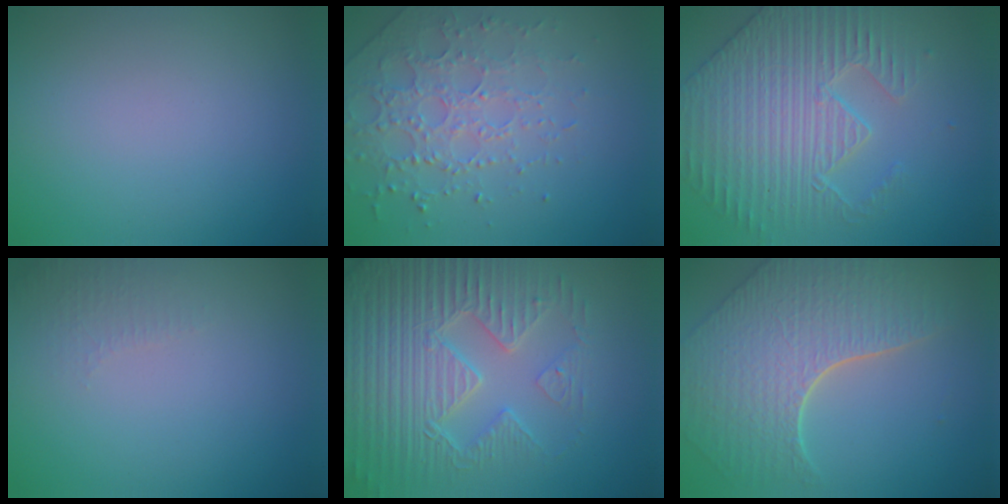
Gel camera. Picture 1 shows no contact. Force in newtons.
{"total": 3.4, "press": 3.3, "slide": 1.1}
{"total": 5.0, "press": 4.9, "slide": 1.3}
{"total": 1.4, "press": 1.3, "slide": 0.4}
{"total": 7.2, "press": 5.8, "slide": 4.2}
{"total": 8.0, "press": 5.8, "slide": 5.5}